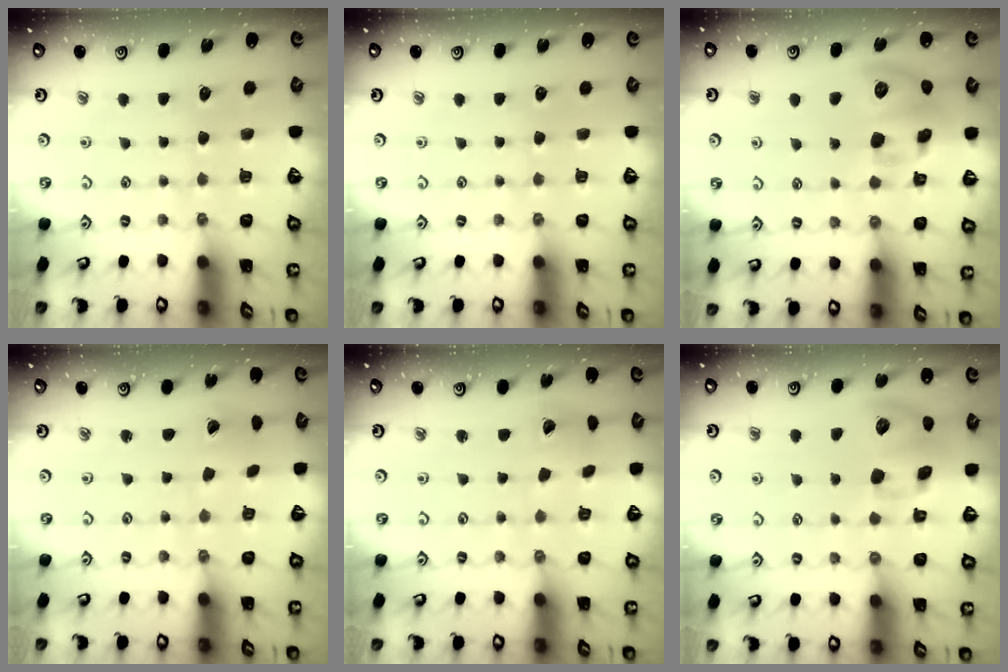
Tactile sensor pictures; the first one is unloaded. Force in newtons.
{"total": 0.0}
{"total": 12.9, "press": 12.7, "slide": 2.2}
{"total": 1.8, "press": 1.8, "slide": 0.4}
{"total": 4.7, "press": 4.7, "slide": 0.6}
{"total": 11.7, "press": 11.5, "slide": 1.8}